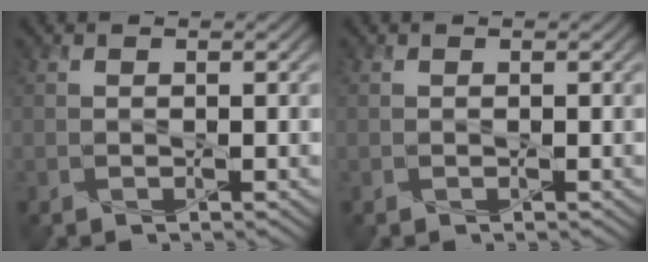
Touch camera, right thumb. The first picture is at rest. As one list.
[{"total": 0.0}]